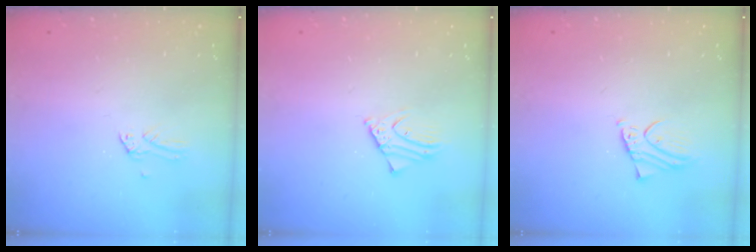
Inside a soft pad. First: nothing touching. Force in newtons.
{"total": 3.0, "press": 3.0, "slide": 0.3}
{"total": 2.5, "press": 2.5, "slide": 0.1}